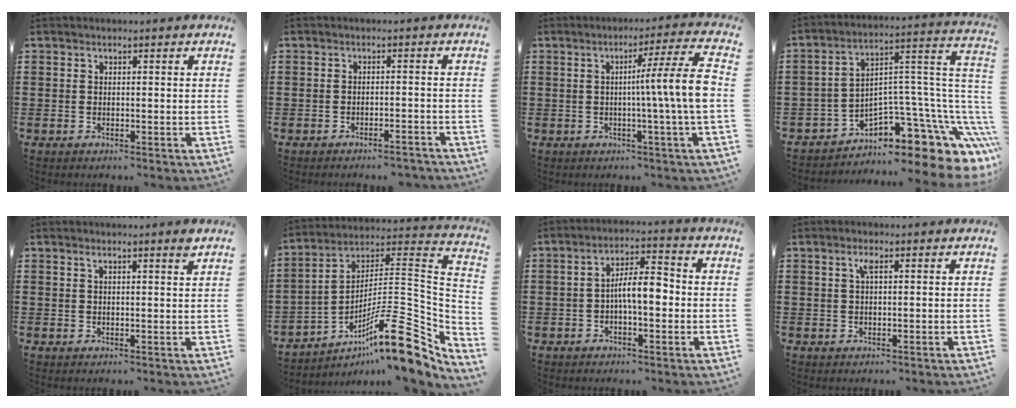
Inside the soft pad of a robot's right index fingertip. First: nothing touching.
{"total": 2.2, "force": [-2.1, -0.1, 0.4], "torque": [-0.012, -0.002, -0.045]}
{"total": 10.1, "force": [-0.4, -0.4, 10.0], "torque": [-0.163, -0.013, -0.015]}
{"total": 8.5, "force": [-5.3, 4.4, 5.0], "torque": [-0.083, -0.016, -0.097]}
{"total": 1.7, "force": [1.3, -0.1, 1.2], "torque": [-0.024, -0.001, 0.022]}
{"total": 16.8, "force": [-9.2, 3.6, 13.6], "torque": [-0.207, 0.007, -0.165]}
{"total": 6.5, "force": [-0.8, 2.1, 6.1], "torque": [-0.114, 0.009, -0.019]}
{"total": 1.5, "force": [0.5, 0.3, 1.4], "torque": [-0.029, 0.005, 0.008]}